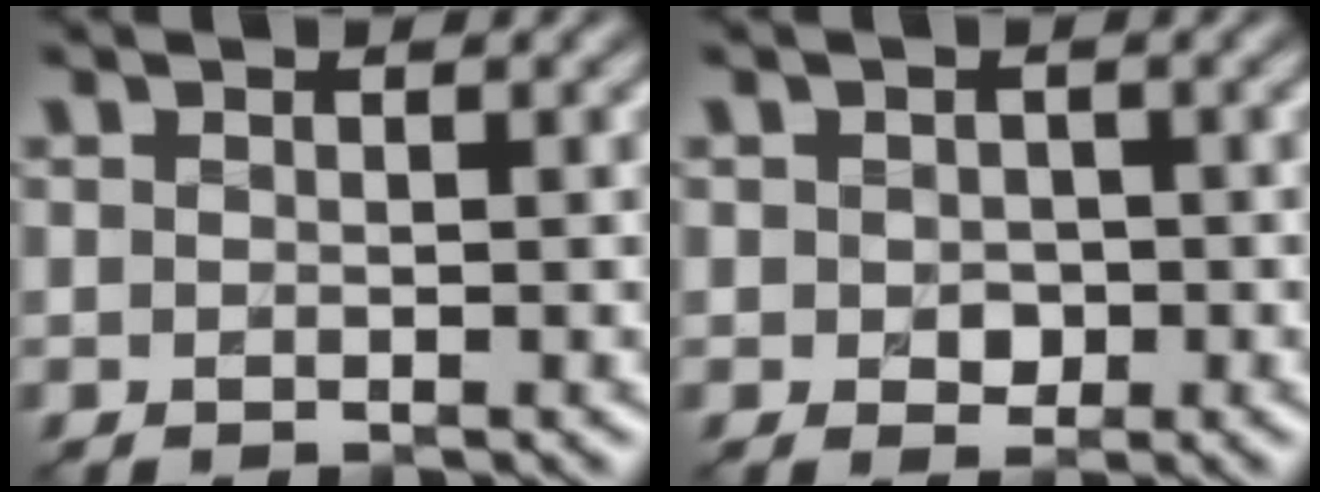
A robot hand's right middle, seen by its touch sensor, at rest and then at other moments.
{"total": 1.5, "force": [-0.1, 1.3, 0.9], "torque": [-0.014, -0.005, -0.004]}